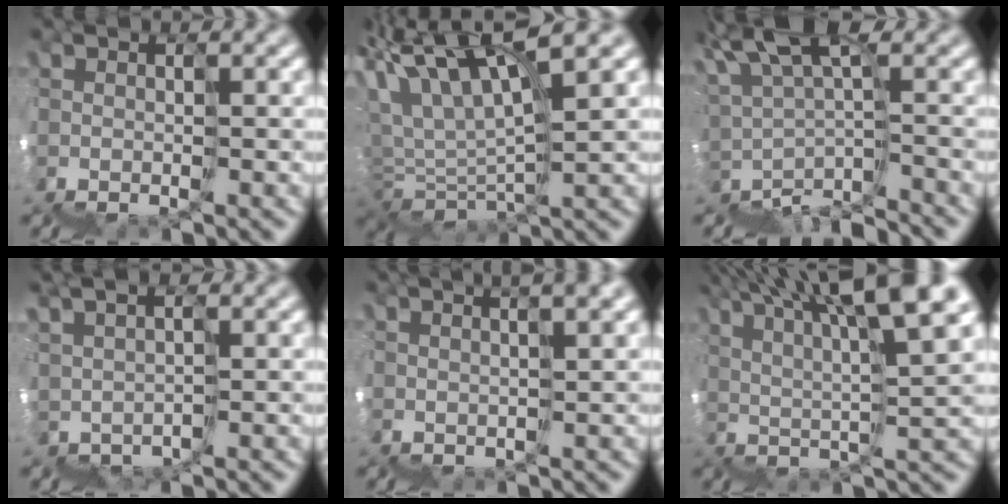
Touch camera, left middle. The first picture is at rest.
{"total": 4.5, "force": [4.3, -0.5, 1.3], "torque": [-0.058, 0.038, 0.068]}
{"total": 2.4, "force": [-2.2, -0.8, -0.1], "torque": [-0.015, 0.021, -0.031]}
{"total": 3.2, "force": [2.2, -1.3, -1.9], "torque": [-0.002, 0.023, 0.031]}
{"total": 4.5, "force": [3.2, 1.1, 3.0], "torque": [-0.020, 0.051, 0.046]}
{"total": 8.9, "force": [6.7, 0.3, 5.8], "torque": [-0.106, 0.045, 0.111]}